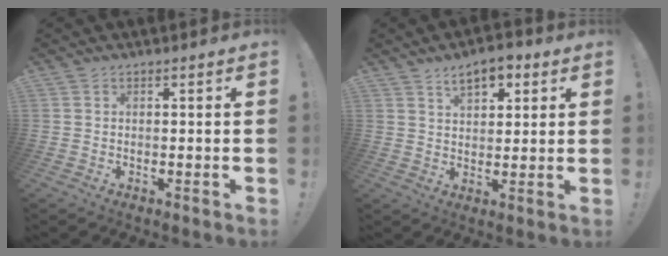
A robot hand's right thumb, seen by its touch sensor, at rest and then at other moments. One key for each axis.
{"total": 7.6, "fx": 4.3, "fy": 4.2, "fz": 4.5, "tx": -0.067, "ty": -0.005, "tz": 0.077}